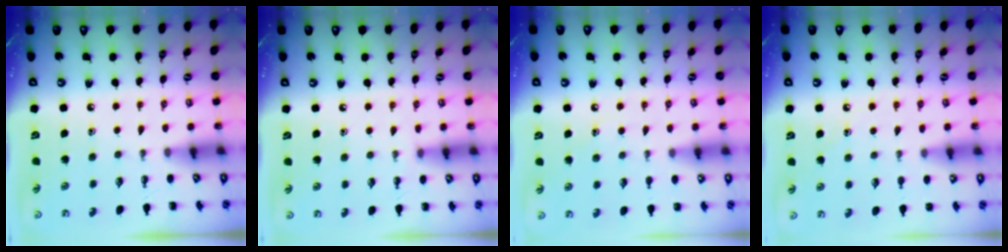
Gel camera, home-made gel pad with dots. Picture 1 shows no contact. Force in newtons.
{"total": 7.0, "press": 6.6, "slide": 2.3}
{"total": 7.7, "press": 7.5, "slide": 1.8}
{"total": 7.6, "press": 7.3, "slide": 2.3}